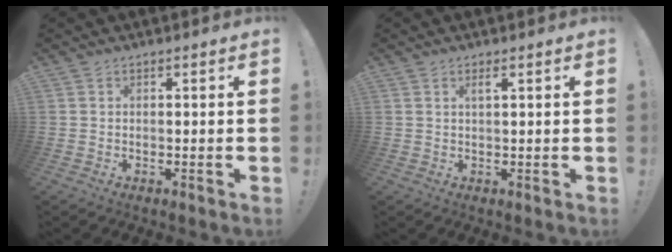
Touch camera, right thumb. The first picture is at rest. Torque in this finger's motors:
{"motor_torque": [-0.25, 0.49, 0.44, 0.05, 0.00]}